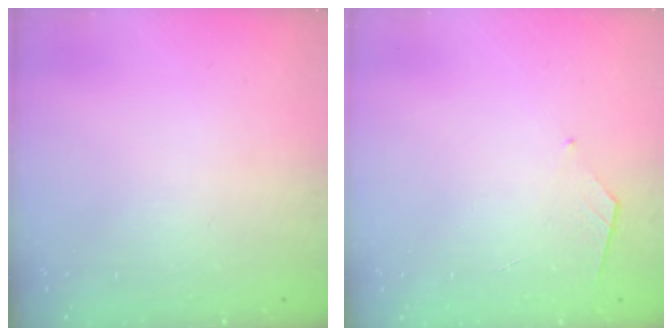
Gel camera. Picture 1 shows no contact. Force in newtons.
{"total": 4.6, "press": 4.6, "slide": 0.7}